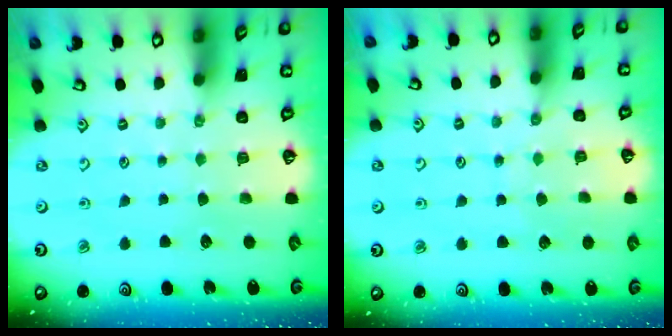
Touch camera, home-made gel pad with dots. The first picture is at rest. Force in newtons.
{"total": 4.2, "press": 4.1, "slide": 0.6}